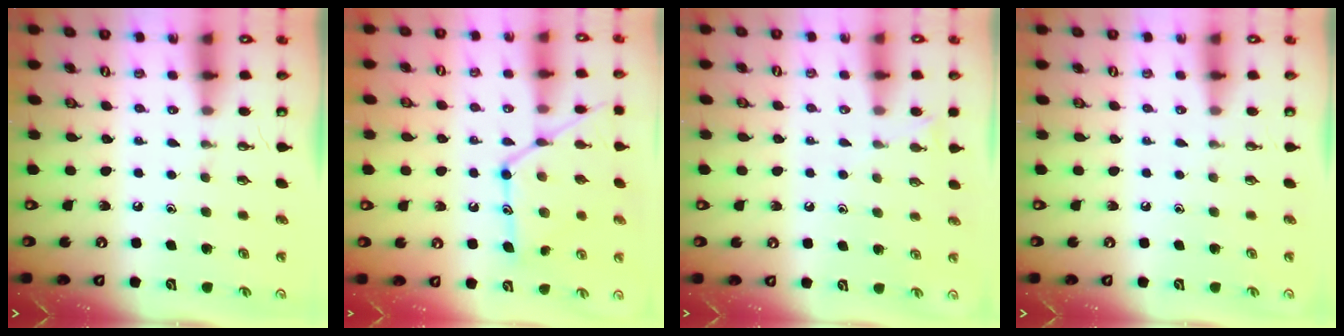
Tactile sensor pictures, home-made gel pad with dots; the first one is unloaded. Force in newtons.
{"total": 16.1, "press": 16.0, "slide": 1.4}
{"total": 6.5, "press": 6.5, "slide": 0.3}
{"total": 0.0}